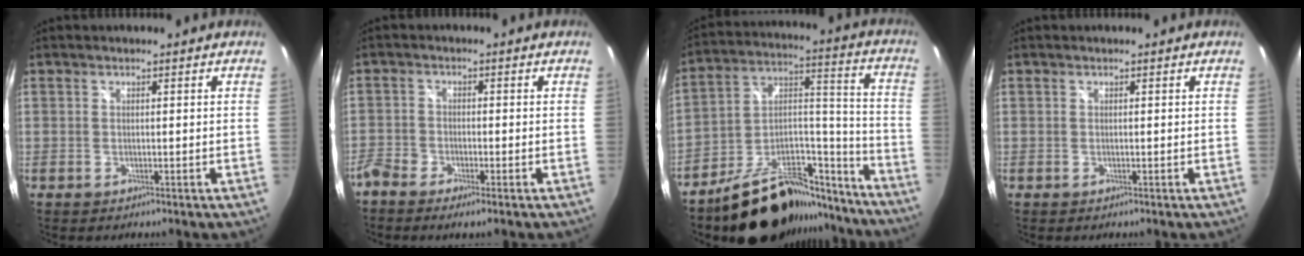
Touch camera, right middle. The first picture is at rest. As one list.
[{"total": 4.7, "force": [-3.7, 1.3, 2.6], "torque": [-0.081, -0.011, -0.077]}, {"total": 21.3, "force": [-17.0, 8.8, 9.3], "torque": [-0.144, 0.064, -0.246]}, {"total": 0.0}]